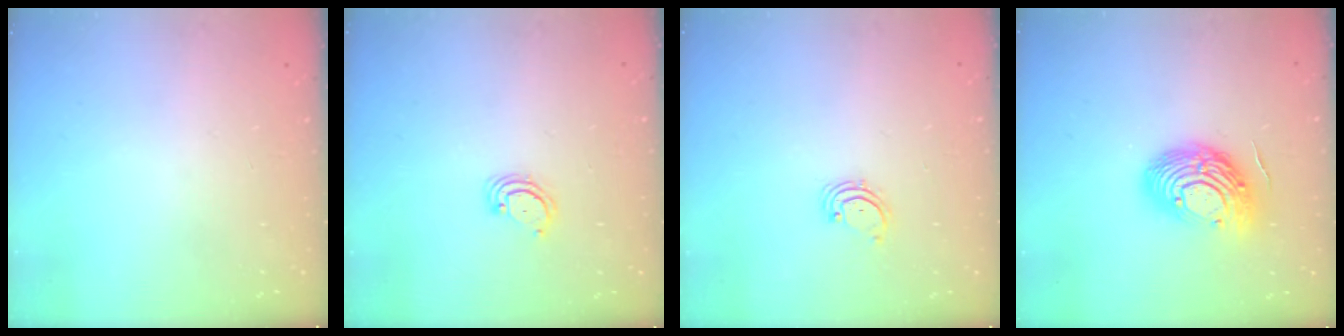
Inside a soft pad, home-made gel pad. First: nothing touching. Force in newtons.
{"total": 3.3, "press": 3.3, "slide": 0.4}
{"total": 2.1, "press": 2.1, "slide": 0.3}
{"total": 14.9, "press": 14.9, "slide": 1.3}